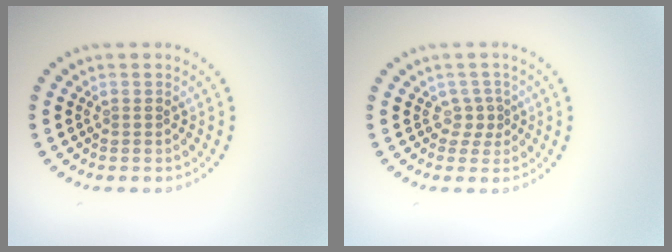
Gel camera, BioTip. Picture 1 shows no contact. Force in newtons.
{"total": 1.4, "press": 1.0, "slide": 1.1}